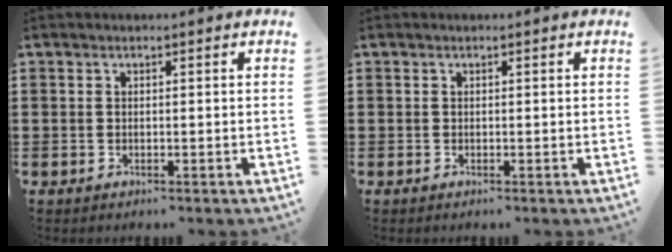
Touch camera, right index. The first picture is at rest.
{"total": 0.0}